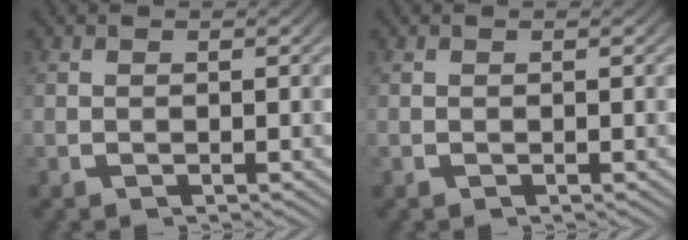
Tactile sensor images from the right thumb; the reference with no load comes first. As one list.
[{"total": 0.0}]